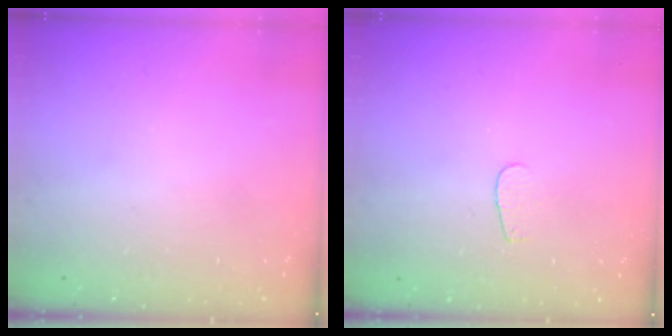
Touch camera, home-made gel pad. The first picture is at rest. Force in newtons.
{"total": 2.8, "press": 2.8, "slide": 0.2}